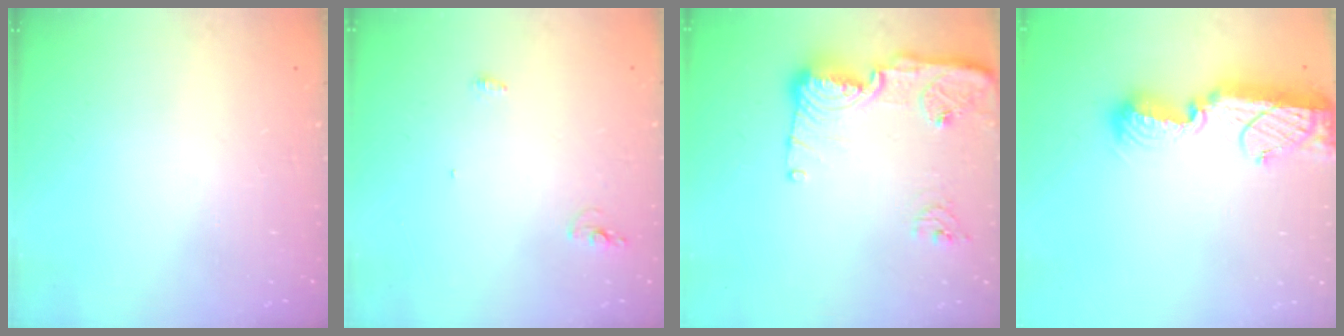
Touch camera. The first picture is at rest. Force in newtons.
{"total": 7.7, "press": 4.3, "slide": 6.3}
{"total": 14.8, "press": 14.7, "slide": 1.5}
{"total": 13.4, "press": 13.3, "slide": 0.6}